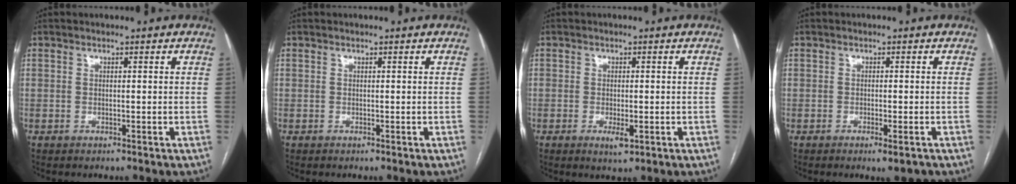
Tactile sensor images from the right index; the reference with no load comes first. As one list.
[{"total": 0.0}, {"total": 2.5, "force": [-0.9, 0.8, 2.2], "torque": [-0.035, -0.003, -0.009]}, {"total": 2.2, "force": [-1.2, 0.4, 1.7], "torque": [-0.020, -0.004, -0.015]}]